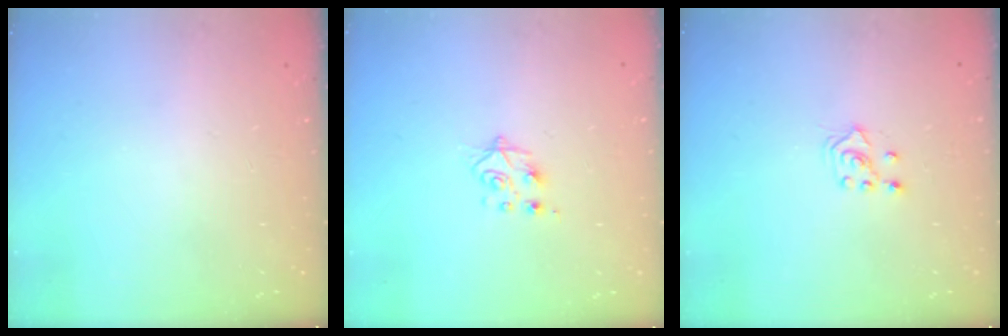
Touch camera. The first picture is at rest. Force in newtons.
{"total": 7.6, "press": 7.5, "slide": 0.7}
{"total": 3.5, "press": 3.4, "slide": 0.8}